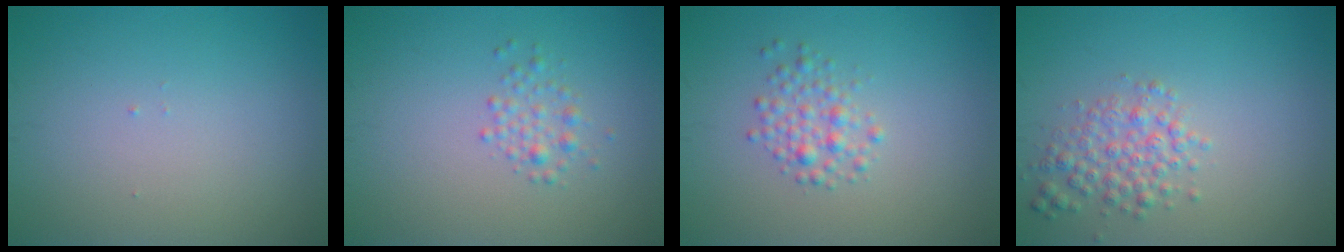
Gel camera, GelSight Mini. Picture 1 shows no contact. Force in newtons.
{"total": 2.2, "press": 2.2, "slide": 0.0}
{"total": 2.0, "press": 2.0, "slide": 0.1}
{"total": 2.8, "press": 2.8, "slide": 0.1}